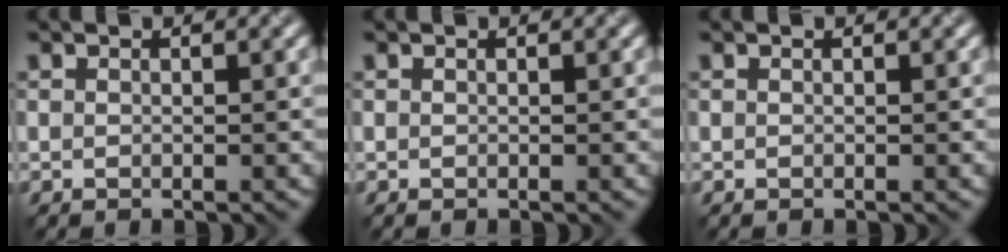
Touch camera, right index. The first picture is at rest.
{"total": 0.0}
{"total": 0.0}